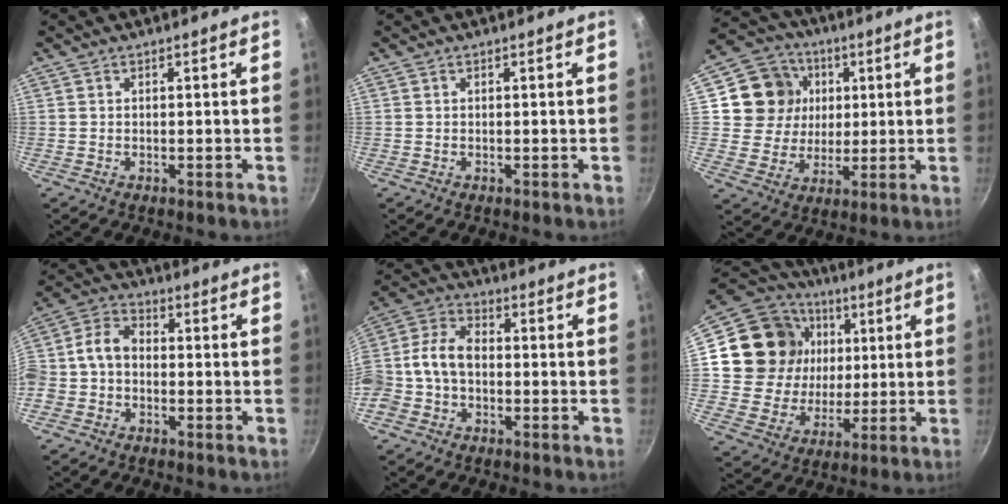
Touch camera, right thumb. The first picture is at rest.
{"total": 0.0}
{"total": 13.1, "force": [3.2, 11.8, 4.5], "torque": [-0.057, 0.000, 0.052]}
{"total": 8.1, "force": [-1.7, 6.1, 5.1], "torque": [-0.096, 0.037, -0.051]}
{"total": 11.1, "force": [-1.9, 7.8, 7.7], "torque": [-0.146, 0.044, -0.052]}
{"total": 20.1, "force": [4.2, 17.6, 8.6], "torque": [-0.143, 0.010, 0.076]}